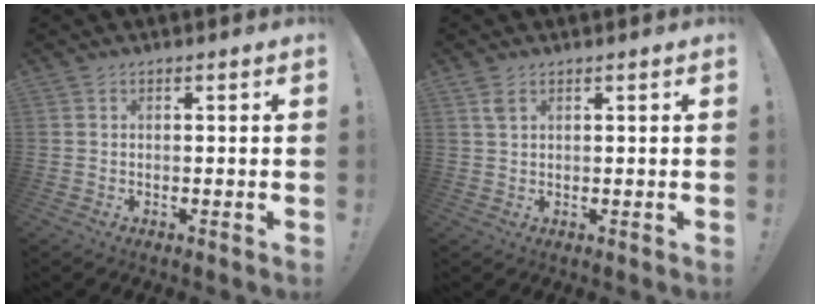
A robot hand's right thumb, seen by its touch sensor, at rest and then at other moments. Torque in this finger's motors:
{"motor_torque": [-0.10, 0.04, 0.12, 0.21, 0.00]}